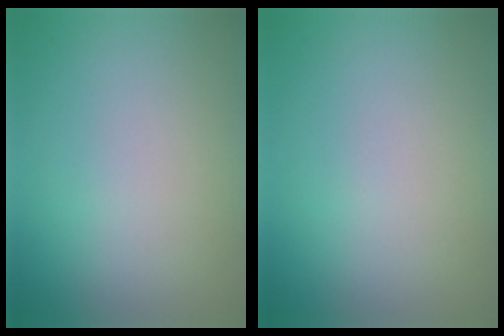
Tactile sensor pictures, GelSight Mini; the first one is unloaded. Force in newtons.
{"total": 0.0}